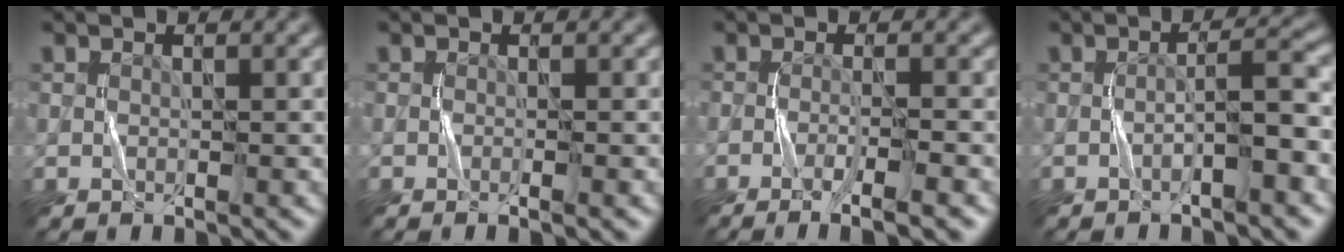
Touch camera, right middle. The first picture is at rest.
{"total": 1.1, "force": [-0.4, 0.2, 1.0], "torque": [-0.013, -0.003, -0.010]}
{"total": 4.3, "force": [-2.4, 0.7, 3.4], "torque": [-0.052, -0.001, -0.046]}
{"total": 3.4, "force": [-1.3, 0.3, 3.1], "torque": [-0.047, 0.016, -0.028]}